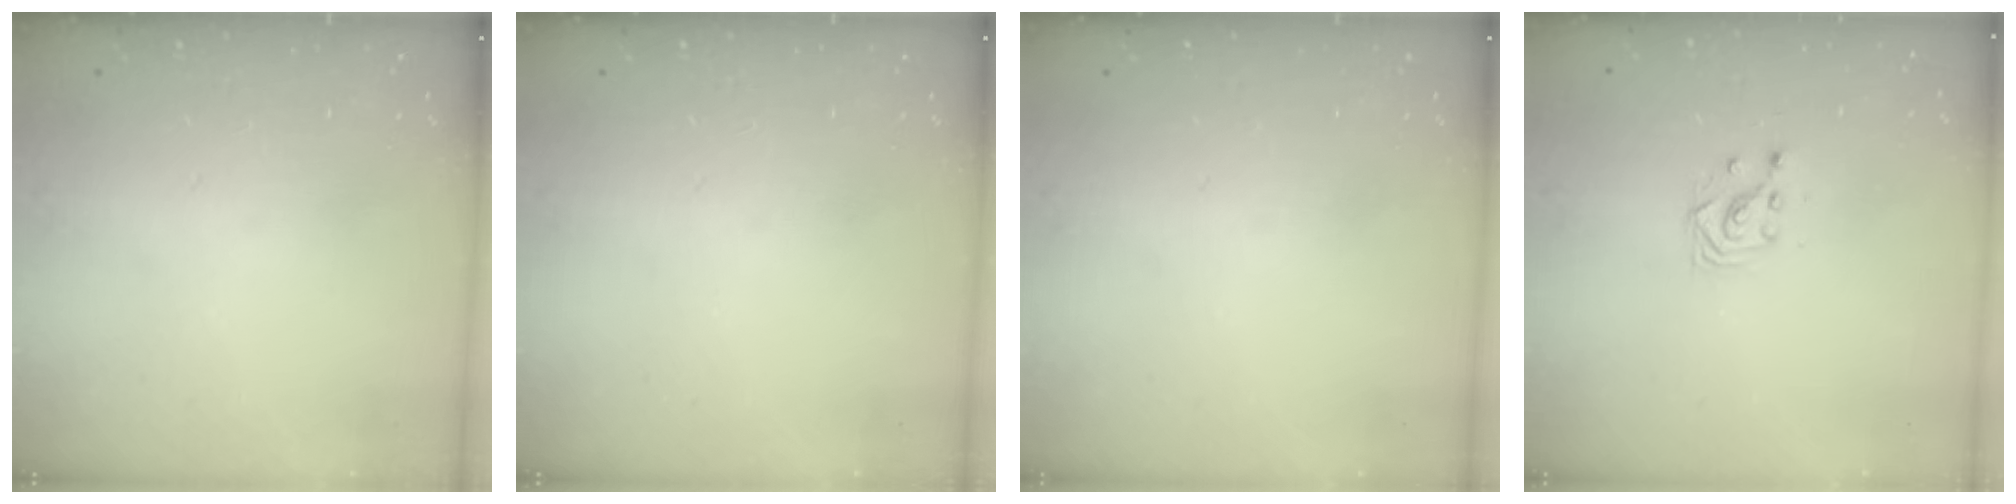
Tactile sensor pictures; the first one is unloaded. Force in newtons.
{"total": 0.0}
{"total": 0.0}
{"total": 2.9, "press": 2.9, "slide": 0.2}